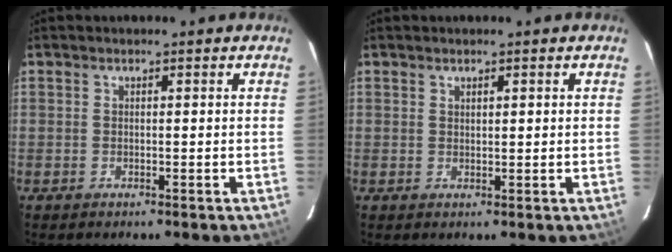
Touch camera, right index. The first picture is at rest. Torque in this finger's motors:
{"motor_torque": [-0.21, 0.21, -0.04, 0.00]}